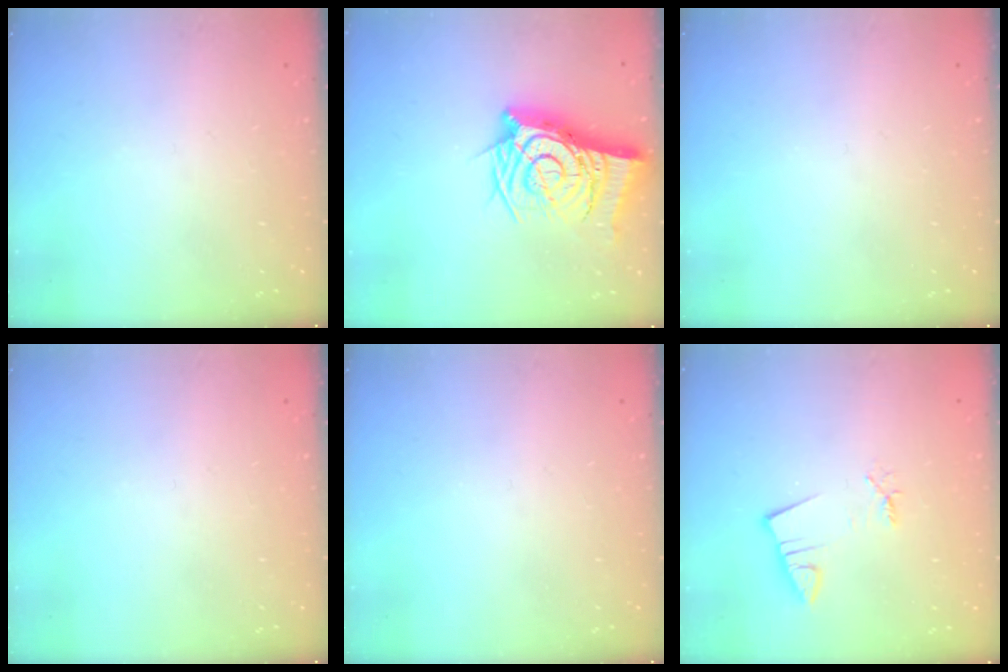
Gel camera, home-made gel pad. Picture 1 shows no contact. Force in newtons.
{"total": 15.9, "press": 15.8, "slide": 1.6}
{"total": 0.0}
{"total": 0.0}
{"total": 0.0}
{"total": 2.3, "press": 2.2, "slide": 0.3}